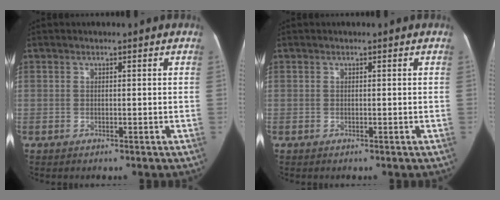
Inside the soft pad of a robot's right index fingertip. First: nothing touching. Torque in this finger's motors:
{"motor_torque": [0.00, 0.00, 0.01, 0.00]}